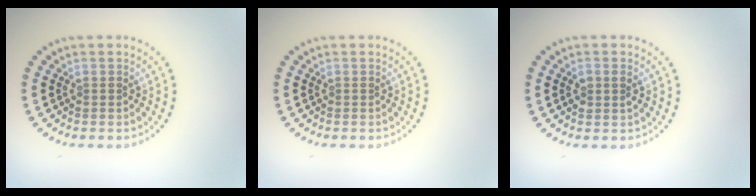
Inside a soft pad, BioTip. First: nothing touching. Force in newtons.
{"total": 0.0}
{"total": 1.4, "press": 1.3, "slide": 0.3}